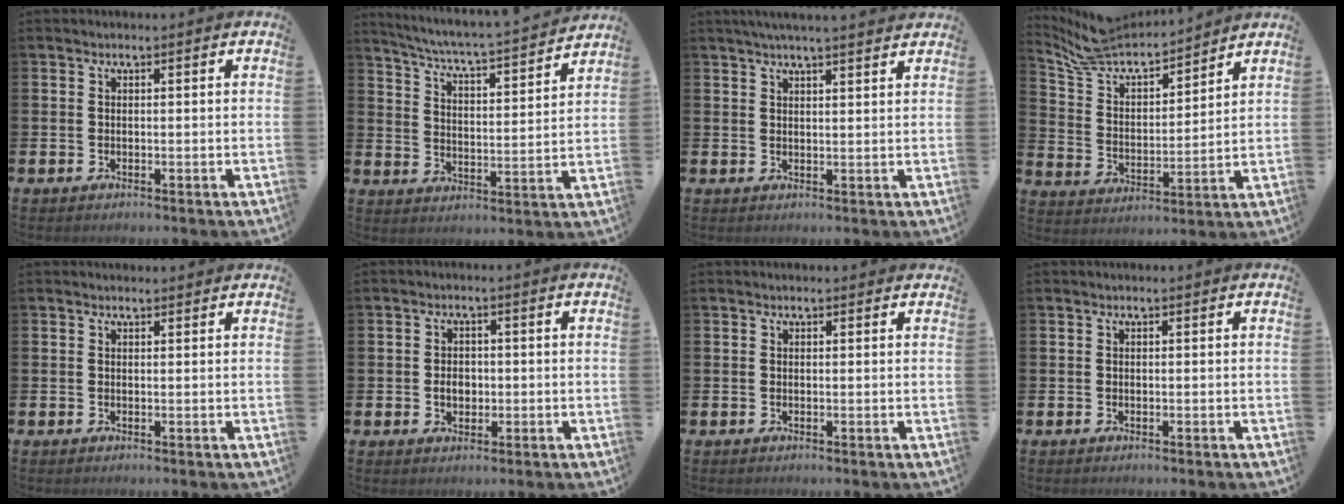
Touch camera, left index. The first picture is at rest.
{"total": 5.2, "force": [5.0, -0.2, 1.6], "torque": [-0.057, -0.048, 0.078]}
{"total": 3.5, "force": [3.3, -0.3, 1.2], "torque": [-0.023, -0.011, 0.059]}
{"total": 7.8, "force": [7.3, 2.2, 1.5], "torque": [-0.073, -0.057, 0.129]}
{"total": 0.7, "force": [0.6, 0.2, 0.1], "torque": [0.006, -0.001, 0.009]}
{"total": 2.6, "force": [-0.3, 2.0, 1.7], "torque": [-0.015, -0.002, -0.013]}
{"total": 0.0}
{"total": 0.0}